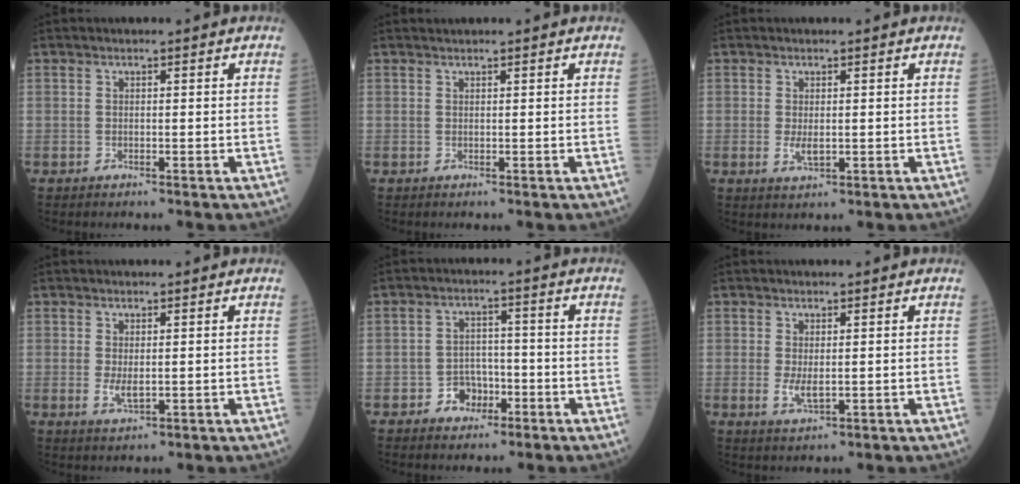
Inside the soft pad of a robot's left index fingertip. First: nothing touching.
{"total": 0.7, "force": [0.7, 0.0, 0.1], "torque": [-0.006, 0.010, 0.015]}
{"total": 2.0, "force": [-0.1, 0.9, 1.8], "torque": [-0.037, -0.008, 0.004]}
{"total": 2.2, "force": [0.1, 0.9, 2.0], "torque": [-0.040, -0.009, 0.009]}
{"total": 4.1, "force": [-2.1, 3.1, 1.6], "torque": [-0.024, 0.008, -0.034]}
{"total": 2.4, "force": [0.1, 0.9, 2.2], "torque": [-0.045, -0.010, 0.010]}